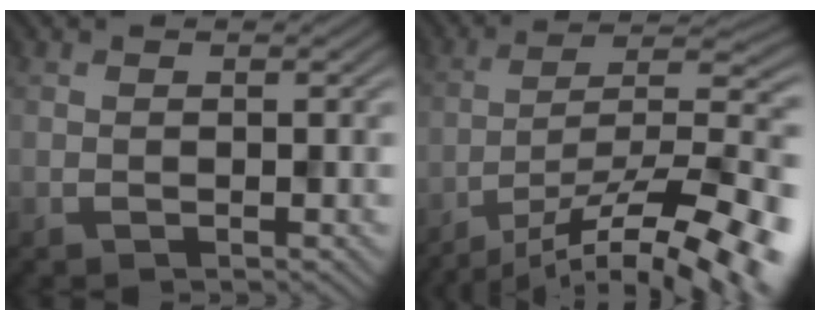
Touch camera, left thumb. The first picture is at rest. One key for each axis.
{"total": 14.1, "fx": -10.3, "fy": 3.7, "fz": 8.8, "tx": -0.137, "ty": -0.009, "tz": -0.164}